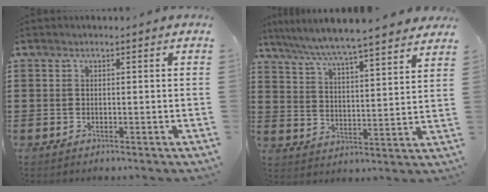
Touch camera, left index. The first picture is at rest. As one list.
[{"total": 5.9, "force": [5.5, -0.7, 2.1], "torque": [-0.065, -0.040, 0.091]}]